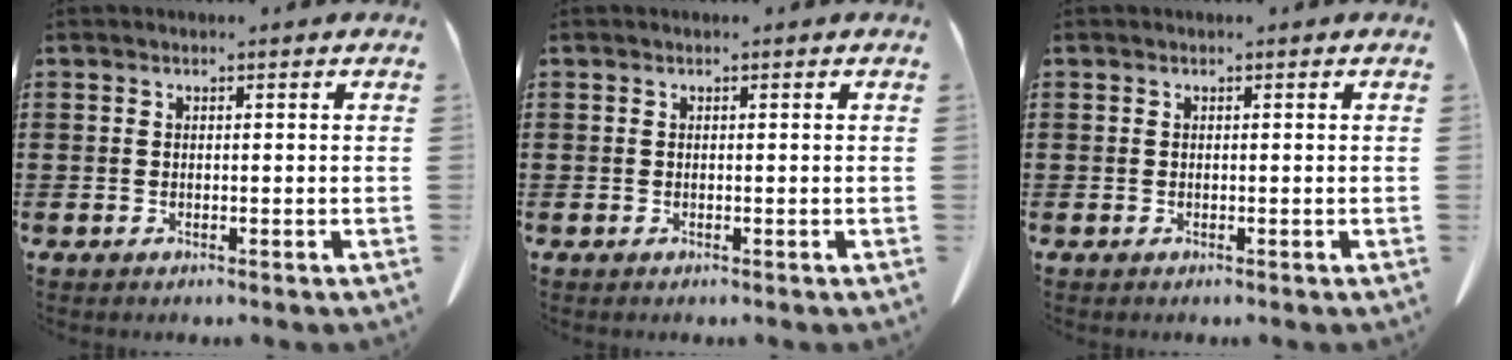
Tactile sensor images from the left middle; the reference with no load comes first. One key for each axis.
{"total": 0.0}
{"total": 0.0}